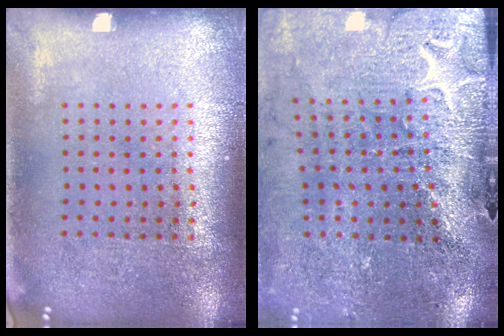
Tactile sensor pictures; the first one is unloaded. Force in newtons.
{"total": 3.5, "press": 3.4, "slide": 0.8}